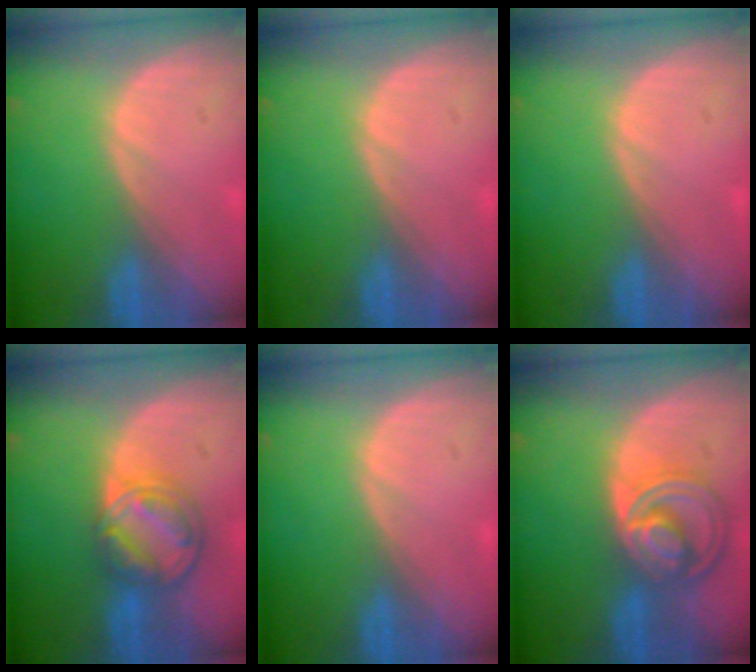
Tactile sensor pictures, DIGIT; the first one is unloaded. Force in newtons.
{"total": 0.0}
{"total": 0.0}
{"total": 8.2, "press": 7.0, "slide": 4.4}
{"total": 0.0}
{"total": 8.6, "press": 7.4, "slide": 4.4}